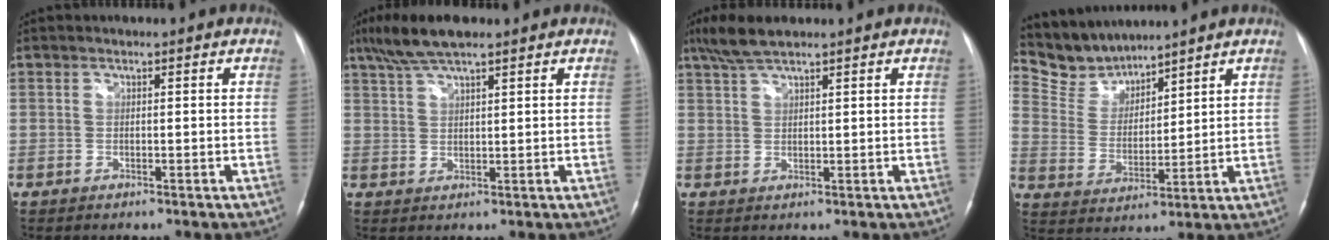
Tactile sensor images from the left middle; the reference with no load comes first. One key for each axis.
{"total": 7.2, "fx": 5.4, "fy": 1.2, "fz": 4.6, "tx": -0.093, "ty": 0.023, "tz": 0.098}
{"total": 4.8, "fx": 3.9, "fy": 0.7, "fz": 2.8, "tx": -0.065, "ty": 0.016, "tz": 0.077}
{"total": 4.0, "fx": 3.7, "fy": 1.3, "fz": -0.7, "tx": 0.013, "ty": 0.008, "tz": 0.079}